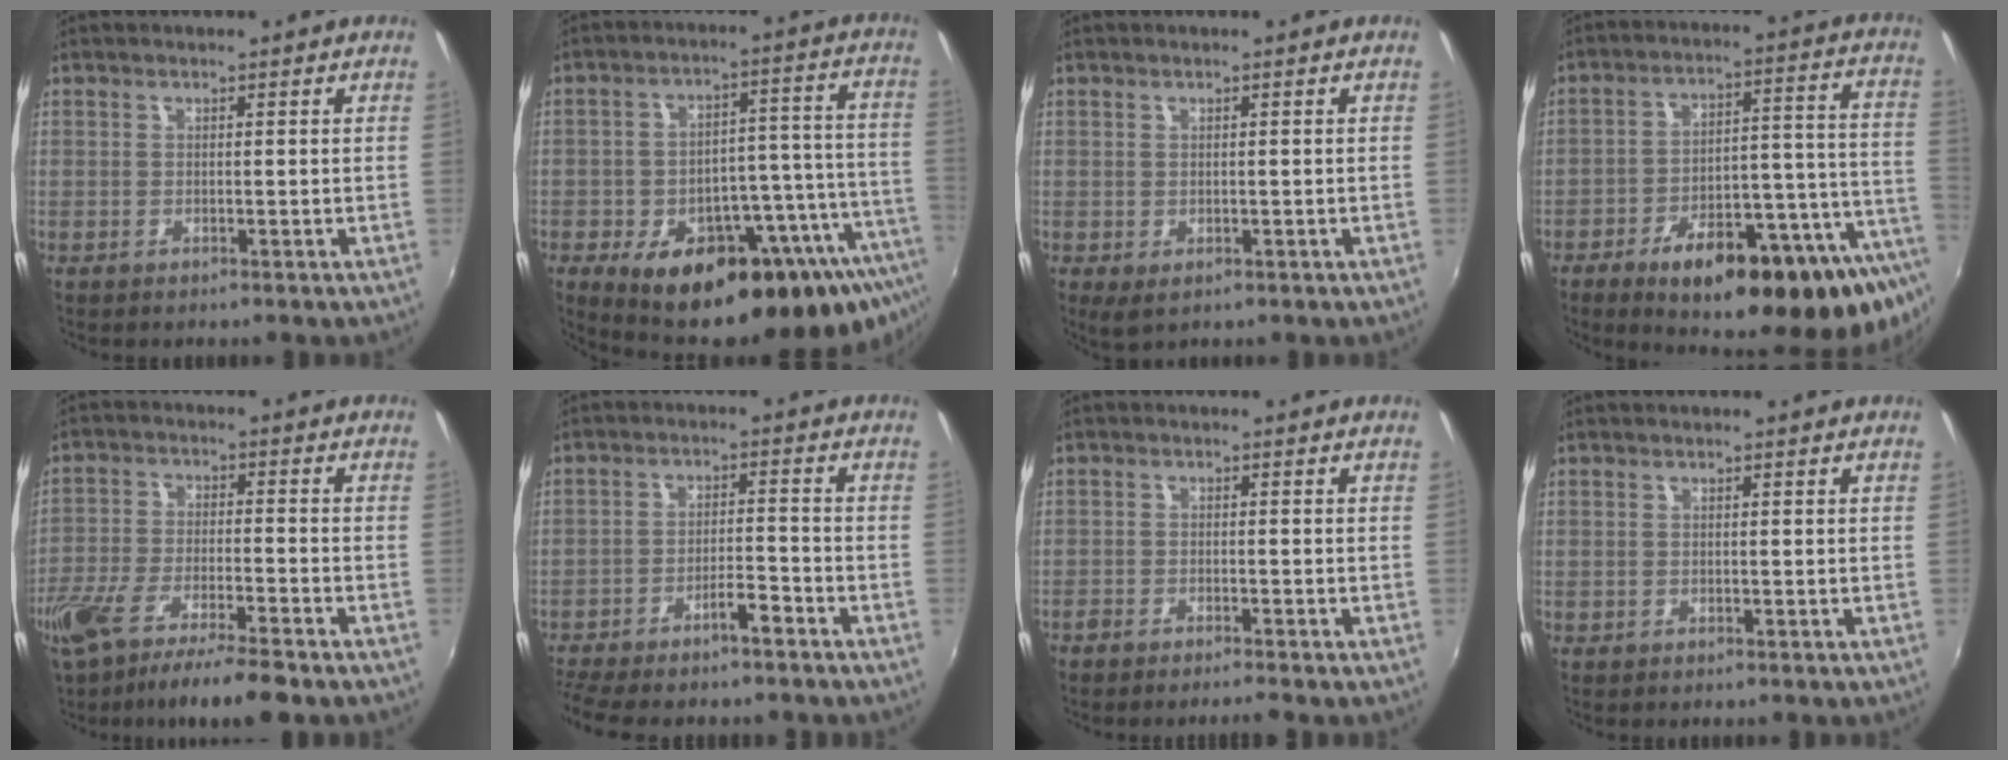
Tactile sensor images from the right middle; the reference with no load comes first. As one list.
[{"total": 26.8, "force": [-17.4, 10.0, 17.8], "torque": [-0.248, -0.018, -0.232]}, {"total": 17.6, "force": [-3.7, 12.4, 11.9], "torque": [-0.261, -0.031, -0.010]}, {"total": 25.2, "force": [-15.2, 7.2, 18.8], "torque": [-0.247, -0.006, -0.202]}, {"total": 13.0, "force": [-9.9, 1.7, 8.4], "torque": [-0.174, -0.039, -0.174]}, {"total": 7.0, "force": [-5.9, 0.6, 3.6], "torque": [-0.078, 0.004, -0.098]}, {"total": 2.9, "force": [-2.7, 0.1, 1.1], "torque": [-0.041, -0.010, -0.053]}, {"total": 0.0}]